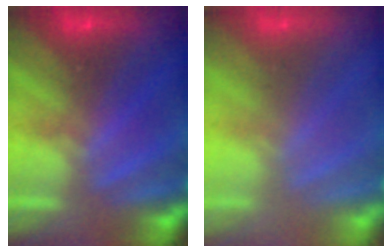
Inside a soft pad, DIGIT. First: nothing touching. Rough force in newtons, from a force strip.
{"total": 3.2}